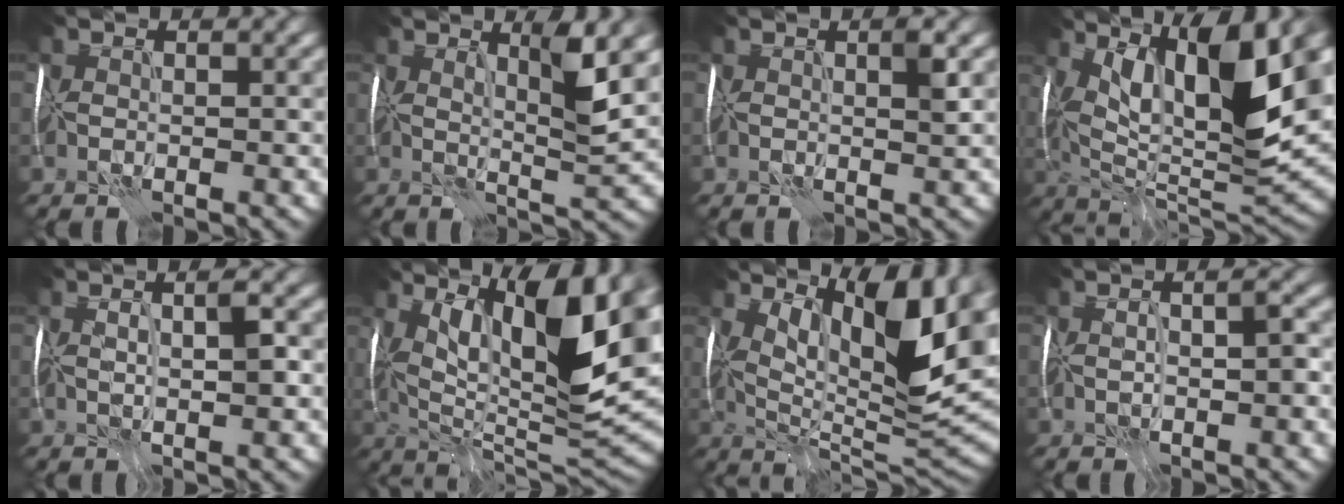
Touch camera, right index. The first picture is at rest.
{"total": 4.7, "force": [2.4, 0.4, 4.0], "torque": [-0.059, -0.003, 0.044]}
{"total": 1.8, "force": [0.7, 0.1, 1.6], "torque": [-0.023, 0.003, 0.010]}
{"total": 12.7, "force": [4.8, 3.5, 11.2], "torque": [-0.189, 0.005, 0.089]}
{"total": 3.2, "force": [0.8, 0.8, 3.0], "torque": [-0.041, 0.006, 0.018]}
{"total": 14.3, "force": [5.2, 4.4, 12.5], "torque": [-0.204, 0.002, 0.094]}
{"total": 12.1, "force": [4.9, 3.8, 10.4], "torque": [-0.166, -0.003, 0.090]}
{"total": 2.6, "force": [-0.3, 0.6, 2.5], "torque": [-0.031, 0.006, 0.000]}